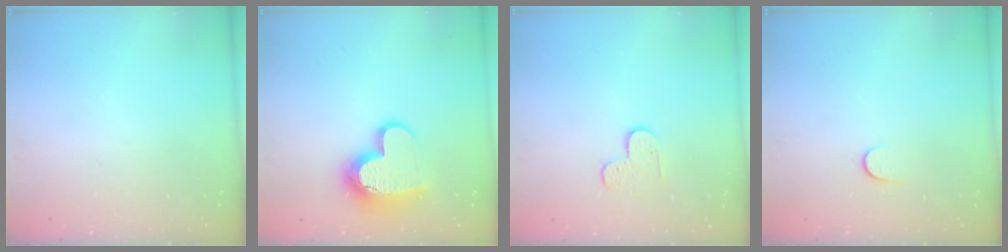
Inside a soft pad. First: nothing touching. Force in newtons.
{"total": 14.6, "press": 14.5, "slide": 1.2}
{"total": 3.8, "press": 3.8, "slide": 0.4}
{"total": 4.4, "press": 4.3, "slide": 0.7}